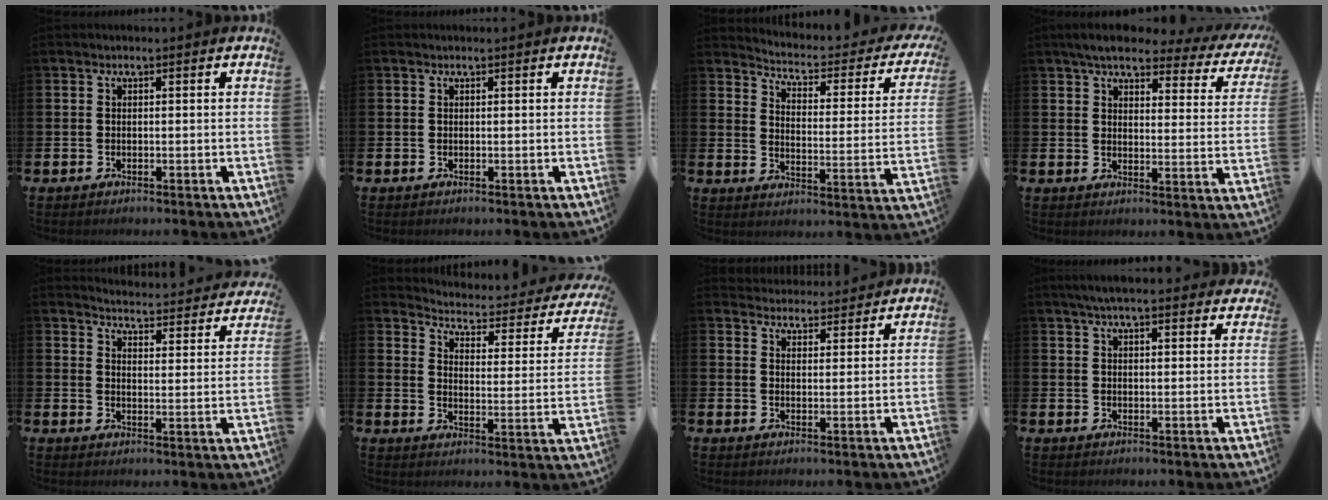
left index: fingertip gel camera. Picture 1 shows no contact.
{"total": 0.0}
{"total": 4.0, "force": [3.4, 1.3, 1.6], "torque": [-0.047, -0.031, 0.046]}
{"total": 5.4, "force": [4.6, 1.5, 2.5], "torque": [-0.056, -0.024, 0.073]}
{"total": 4.3, "force": [4.3, 0.1, 0.4], "torque": [-0.022, -0.040, 0.069]}
{"total": 3.7, "force": [3.3, 1.1, 1.1], "torque": [-0.039, -0.035, 0.045]}
{"total": 4.1, "force": [4.0, 0.8, -0.4], "torque": [-0.001, -0.027, 0.071]}
{"total": 5.0, "force": [4.6, 0.7, 1.8], "torque": [-0.041, -0.013, 0.083]}